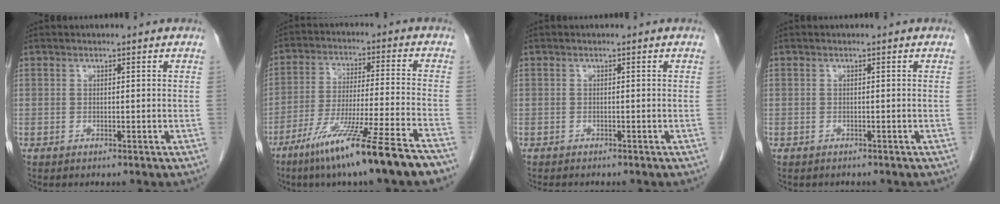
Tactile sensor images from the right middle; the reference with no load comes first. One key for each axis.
{"total": 21.6, "fx": -15.8, "fy": -1.2, "fz": 14.6, "tx": -0.197, "ty": -0.048, "tz": -0.254}
{"total": 2.4, "fx": -2.0, "fy": 0.8, "fz": 0.9, "tx": -0.017, "ty": -0.006, "tz": -0.024}
{"total": 1.1, "fx": -1.0, "fy": 0.5, "fz": 0.1, "tx": -0.011, "ty": 0.000, "tz": -0.014}